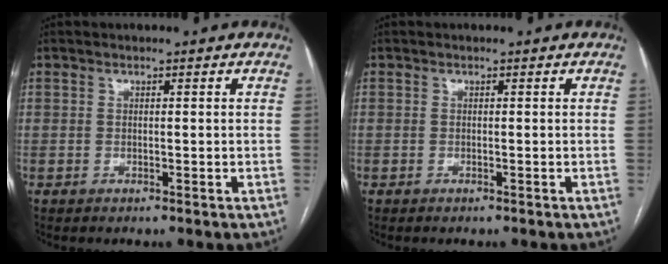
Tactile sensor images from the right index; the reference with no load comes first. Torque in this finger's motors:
{"motor_torque": [0.00, -0.03, -0.02, 0.00]}